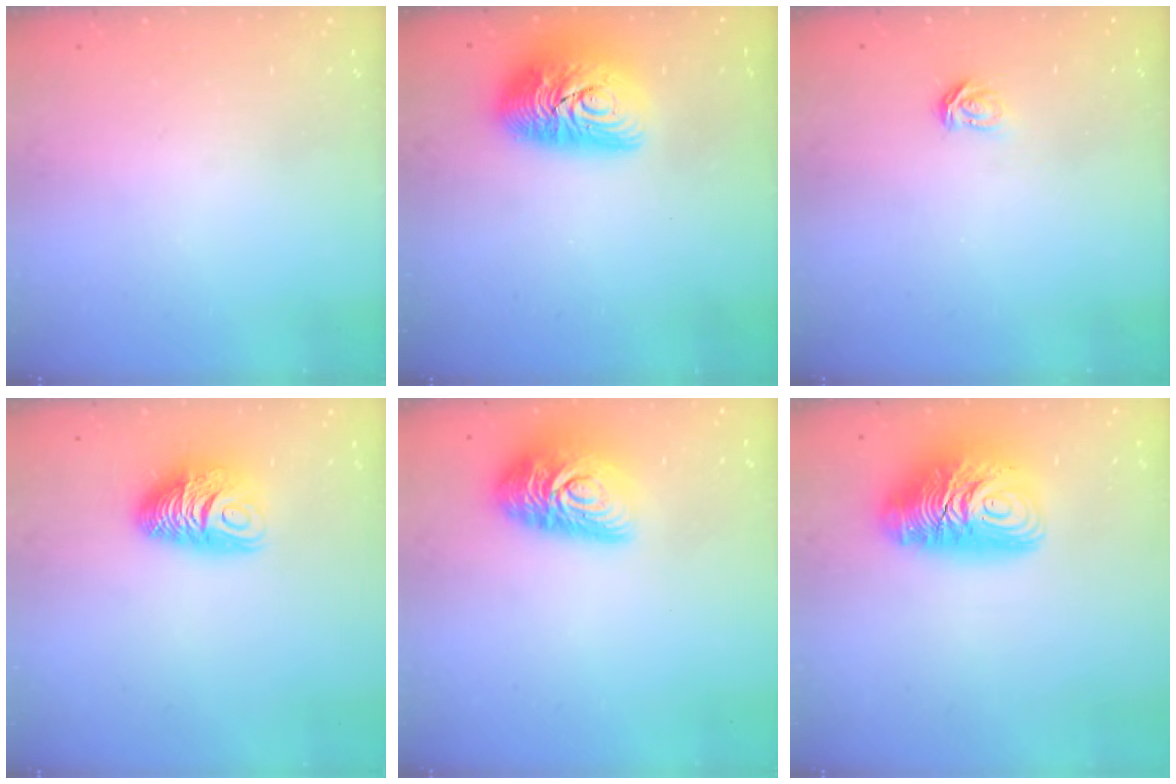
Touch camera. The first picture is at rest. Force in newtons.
{"total": 14.6, "press": 14.6, "slide": 1.2}
{"total": 3.3, "press": 3.3, "slide": 0.5}
{"total": 9.5, "press": 9.5, "slide": 0.4}
{"total": 15.0, "press": 15.0, "slide": 1.0}
{"total": 14.7, "press": 14.6, "slide": 1.1}